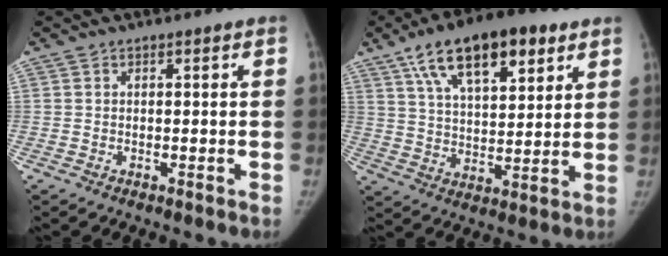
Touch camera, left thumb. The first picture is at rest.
{"total": 18.5, "force": [10.0, 8.0, 13.3], "torque": [-0.188, -0.020, 0.168]}